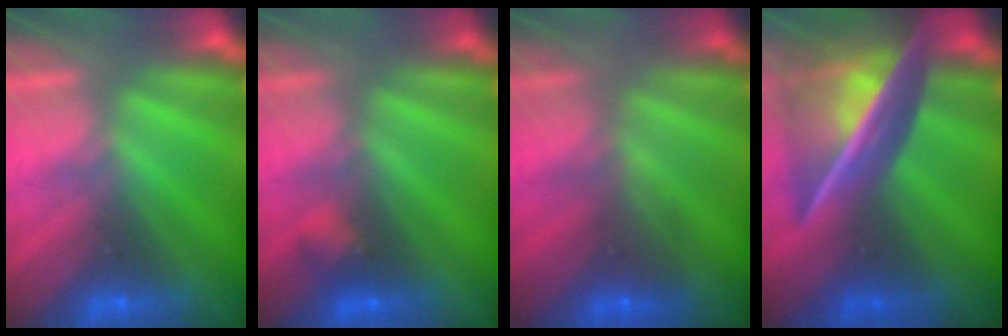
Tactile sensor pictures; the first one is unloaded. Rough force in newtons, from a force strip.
{"total": 2.2}
{"total": 2.1}
{"total": 7.8}